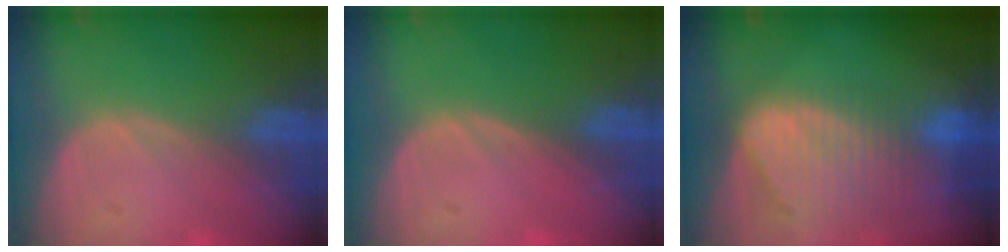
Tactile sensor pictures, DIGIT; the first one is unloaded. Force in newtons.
{"total": 0.0}
{"total": 10.3, "press": 8.7, "slide": 5.6}